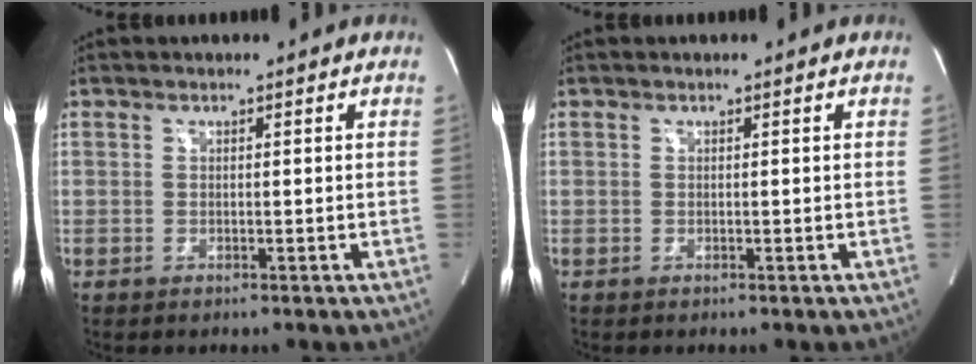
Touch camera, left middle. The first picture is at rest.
{"total": 0.0}